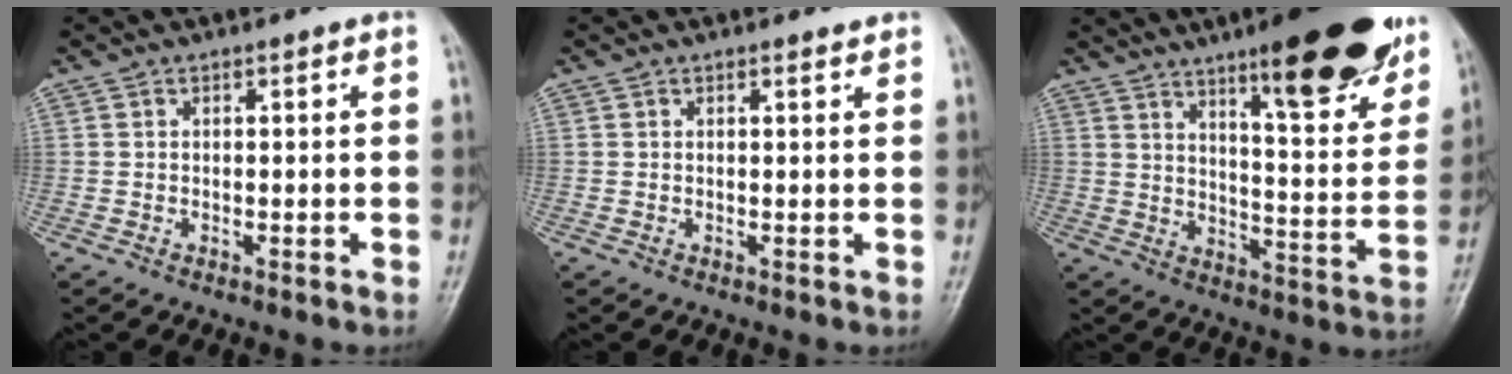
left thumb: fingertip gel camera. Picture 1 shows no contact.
{"total": 0.5, "force": [0.5, 0.0, -0.1], "torque": [0.000, -0.006, 0.007]}
{"total": 22.1, "force": [14.1, 5.4, 16.2], "torque": [-0.183, -0.065, 0.204]}